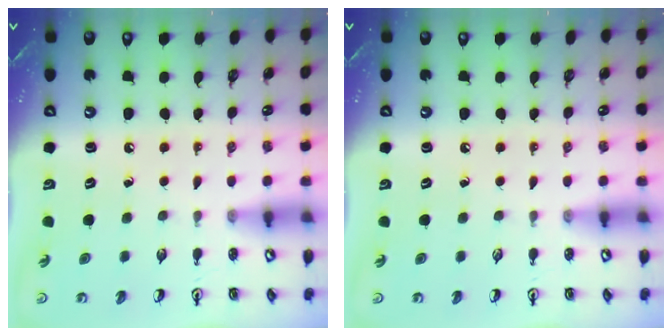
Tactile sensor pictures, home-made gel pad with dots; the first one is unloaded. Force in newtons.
{"total": 0.0}